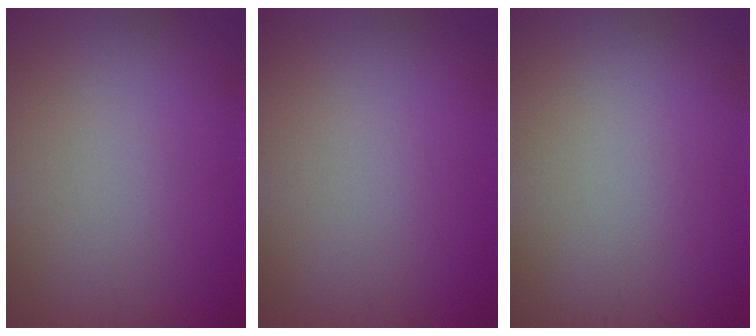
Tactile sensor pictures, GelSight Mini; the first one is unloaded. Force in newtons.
{"total": 0.0}
{"total": 0.0}